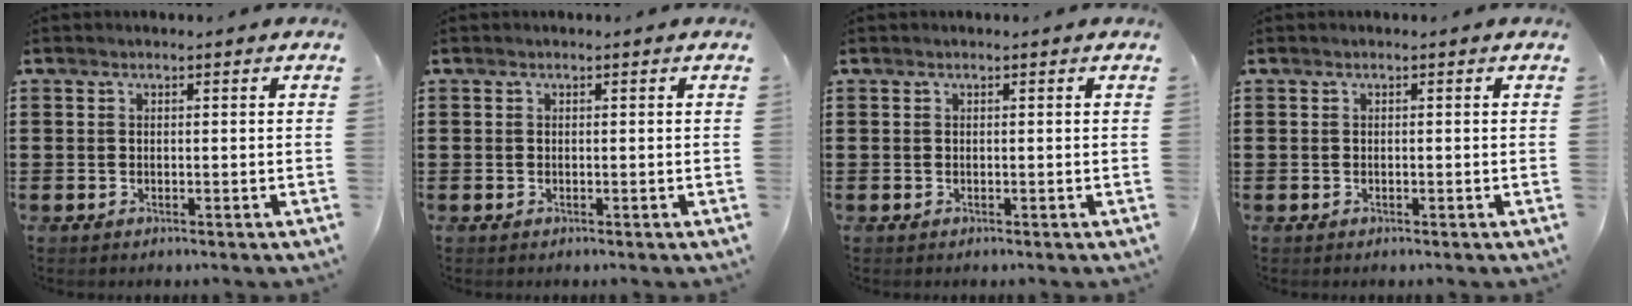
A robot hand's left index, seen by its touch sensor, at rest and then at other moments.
{"total": 0.0}
{"total": 0.0}
{"total": 0.0}